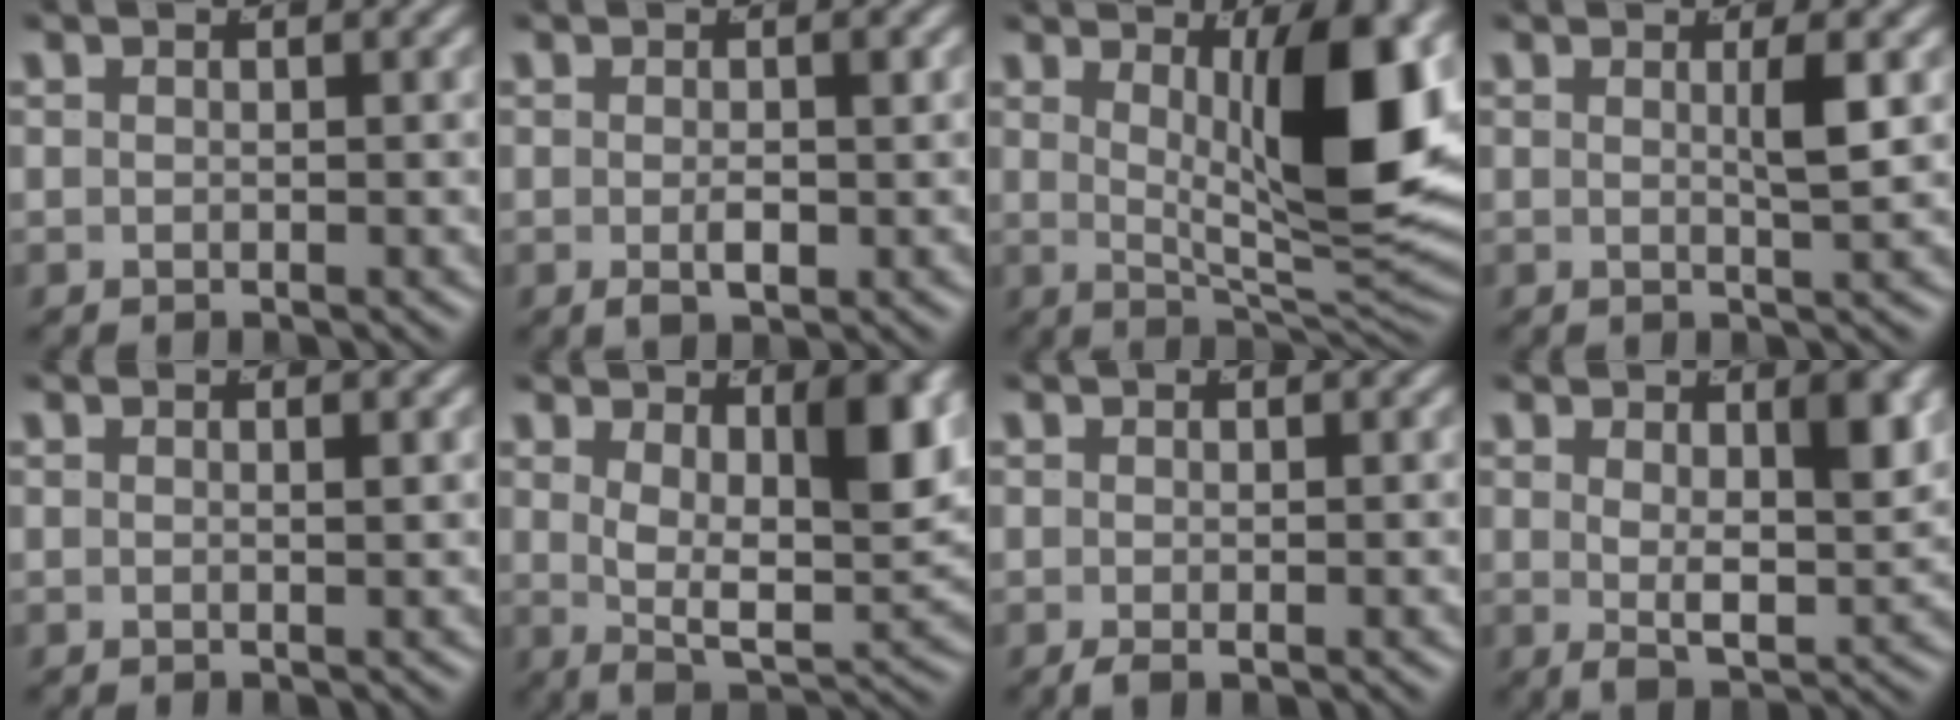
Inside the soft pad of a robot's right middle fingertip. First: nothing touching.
{"total": 1.6, "force": [-0.5, 0.5, 1.4], "torque": [-0.024, -0.008, -0.003]}
{"total": 9.8, "force": [2.2, 2.3, 9.2], "torque": [-0.140, -0.010, 0.046]}
{"total": 2.1, "force": [0.5, -0.8, 1.9], "torque": [-0.029, -0.009, 0.010]}
{"total": 0.6, "force": [0.3, -0.3, 0.4], "torque": [-0.005, -0.001, 0.005]}
{"total": 7.1, "force": [1.3, 2.6, 6.5], "torque": [-0.107, -0.023, 0.030]}
{"total": 0.6, "force": [-0.4, -0.1, 0.4], "torque": [-0.007, -0.007, -0.004]}
{"total": 3.7, "force": [0.7, 0.8, 3.5], "torque": [-0.058, -0.024, 0.026]}